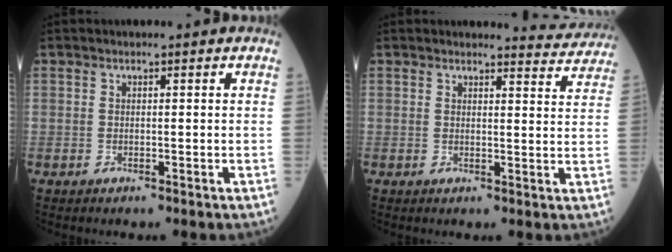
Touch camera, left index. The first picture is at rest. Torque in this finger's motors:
{"motor_torque": [0.11, -0.13, 0.00, -0.03]}